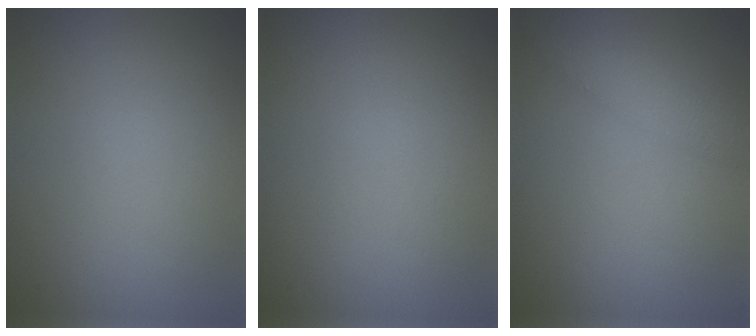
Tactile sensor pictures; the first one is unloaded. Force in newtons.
{"total": 0.0}
{"total": 2.2, "press": 2.2, "slide": 0.1}